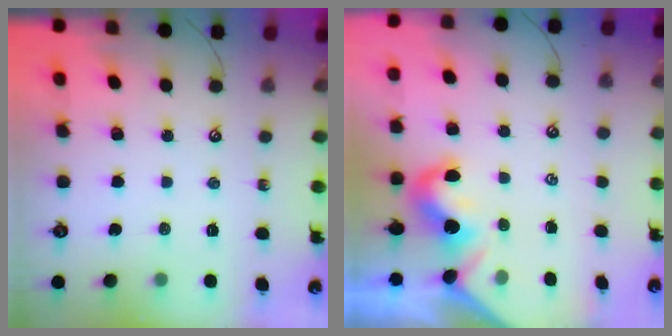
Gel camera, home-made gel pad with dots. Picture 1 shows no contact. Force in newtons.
{"total": 2.1, "press": 2.0, "slide": 0.5}